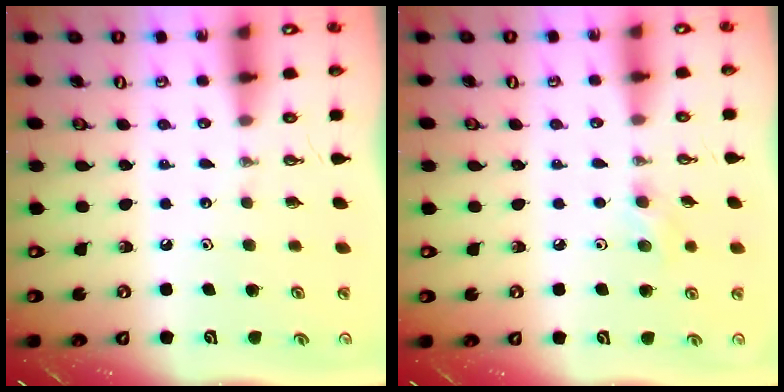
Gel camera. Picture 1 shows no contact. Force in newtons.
{"total": 8.6, "press": 7.5, "slide": 4.2}